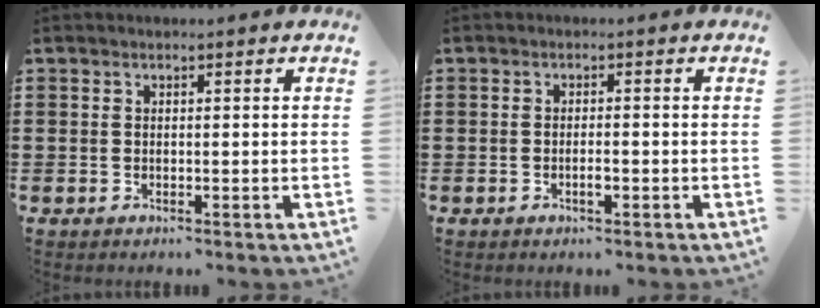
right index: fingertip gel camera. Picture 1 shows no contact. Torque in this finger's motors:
{"motor_torque": [-0.55, 0.54, -0.03, 0.01]}